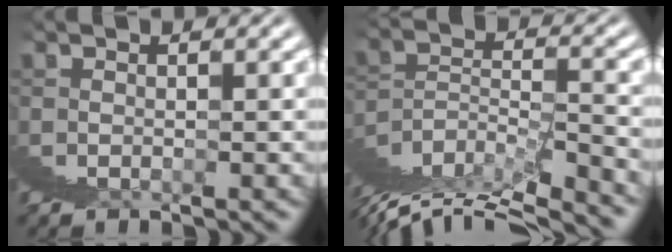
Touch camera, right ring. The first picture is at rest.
{"total": 2.9, "force": [-0.1, 0.8, 2.8], "torque": [-0.015, 0.015, -0.012]}